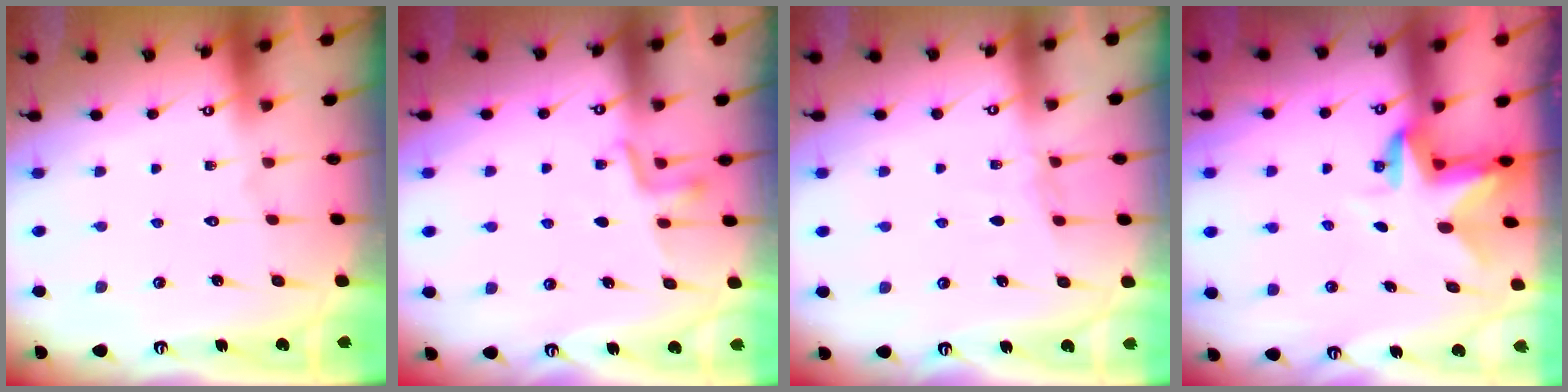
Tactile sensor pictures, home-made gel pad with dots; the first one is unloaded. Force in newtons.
{"total": 3.0, "press": 2.9, "slide": 0.8}
{"total": 3.4, "press": 3.3, "slide": 0.5}
{"total": 3.0, "press": 2.9, "slide": 0.5}